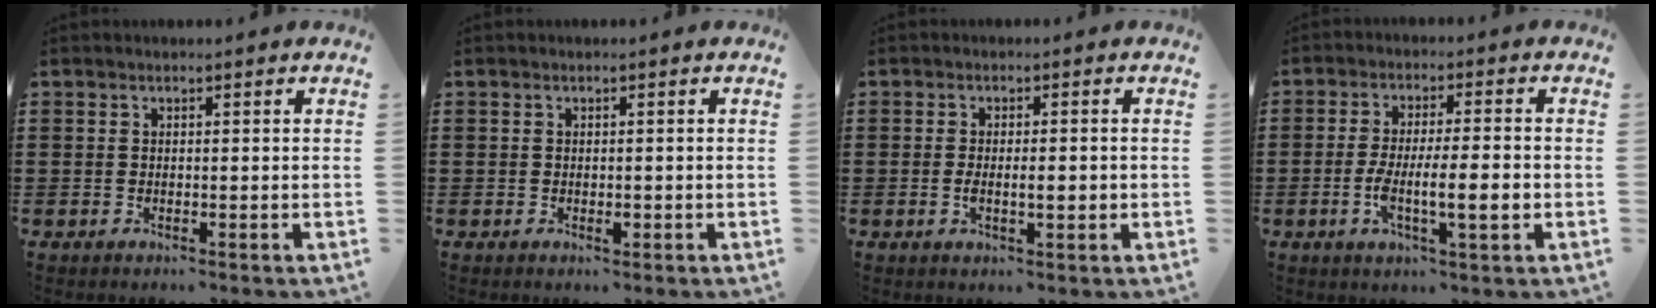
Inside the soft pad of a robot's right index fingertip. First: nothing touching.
{"total": 1.0, "force": [-0.2, 0.5, 0.8], "torque": [-0.015, -0.003, -0.003]}
{"total": 3.6, "force": [-0.6, 1.0, 3.4], "torque": [-0.060, 0.001, -0.011]}
{"total": 7.6, "force": [-1.8, 1.5, 7.2], "torque": [-0.127, -0.002, -0.032]}